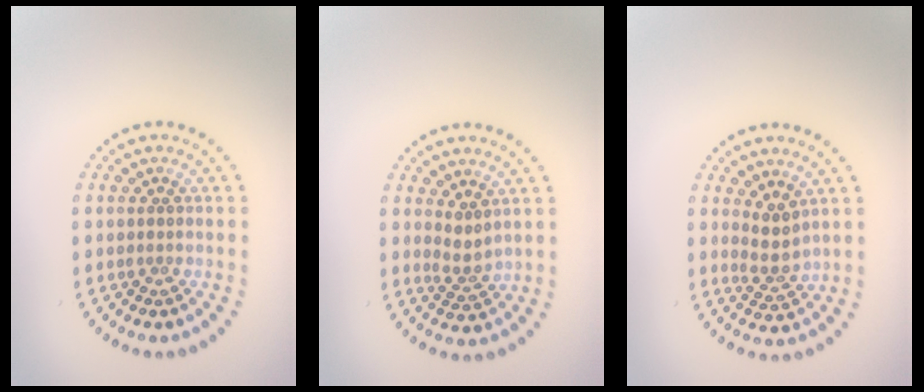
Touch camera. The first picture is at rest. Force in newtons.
{"total": 1.7, "press": 1.3, "slide": 1.0}
{"total": 2.3, "press": 1.8, "slide": 1.5}